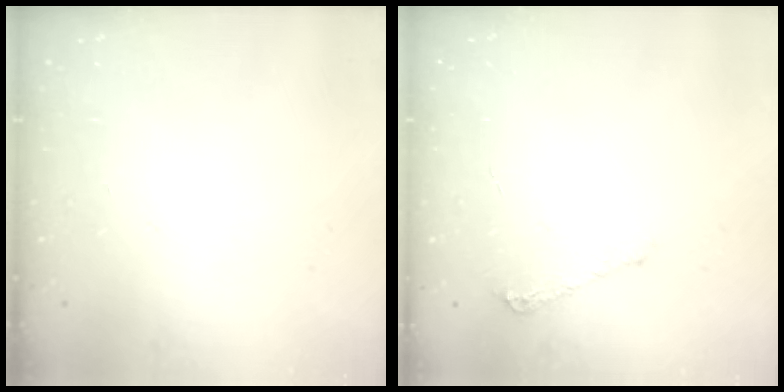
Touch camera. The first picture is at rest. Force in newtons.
{"total": 5.3, "press": 5.2, "slide": 0.6}